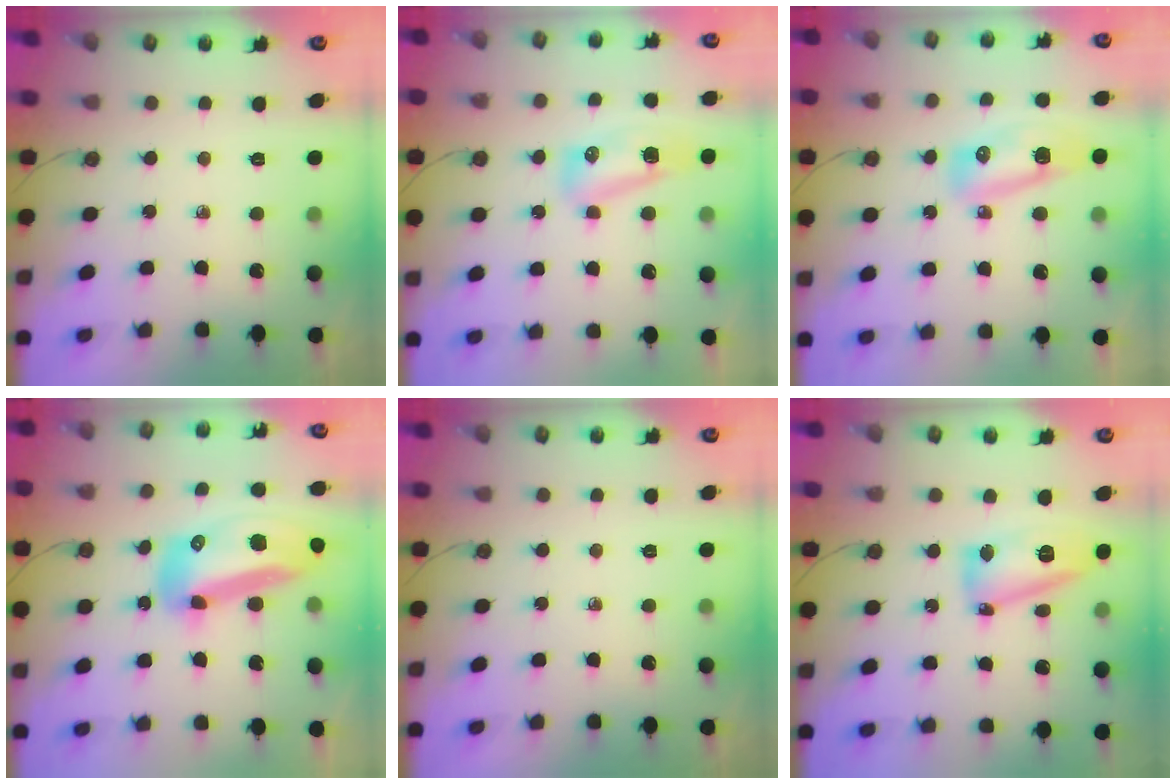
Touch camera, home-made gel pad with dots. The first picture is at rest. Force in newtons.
{"total": 9.0, "press": 8.9, "slide": 1.8}
{"total": 9.5, "press": 9.5, "slide": 1.3}
{"total": 18.2, "press": 18.1, "slide": 2.1}
{"total": 0.0}
{"total": 14.0, "press": 14.0, "slide": 1.2}